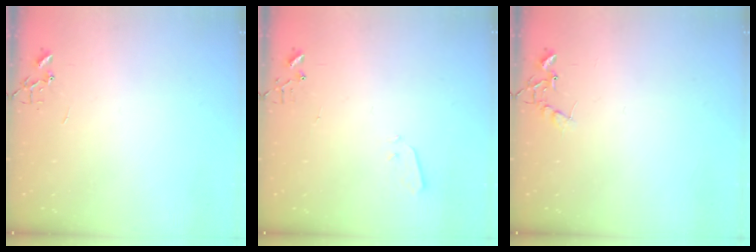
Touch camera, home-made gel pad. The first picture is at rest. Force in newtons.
{"total": 3.0, "press": 2.9, "slide": 0.7}
{"total": 6.8, "press": 6.8, "slide": 0.3}